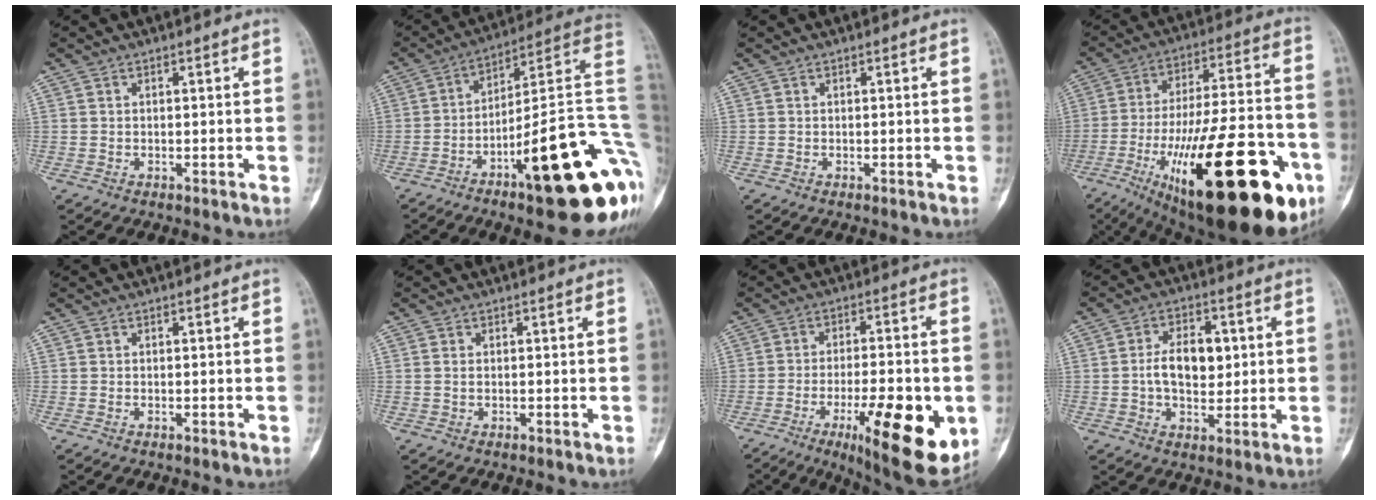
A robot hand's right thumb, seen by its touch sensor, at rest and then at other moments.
{"total": 27.3, "force": [-8.6, 6.6, 25.1], "torque": [-0.265, 0.060, -0.119]}
{"total": 0.0}
{"total": 38.2, "force": [-15.0, 13.2, 32.5], "torque": [-0.460, 0.039, -0.222]}
{"total": 0.0}
{"total": 0.7, "force": [0.0, 0.4, 0.6], "torque": [-0.014, 0.000, 0.001]}
{"total": 19.6, "force": [-6.4, 5.8, 17.6], "torque": [-0.224, -0.002, -0.081]}
{"total": 9.1, "force": [0.7, 5.5, 7.2], "torque": [-0.100, 0.005, 0.011]}